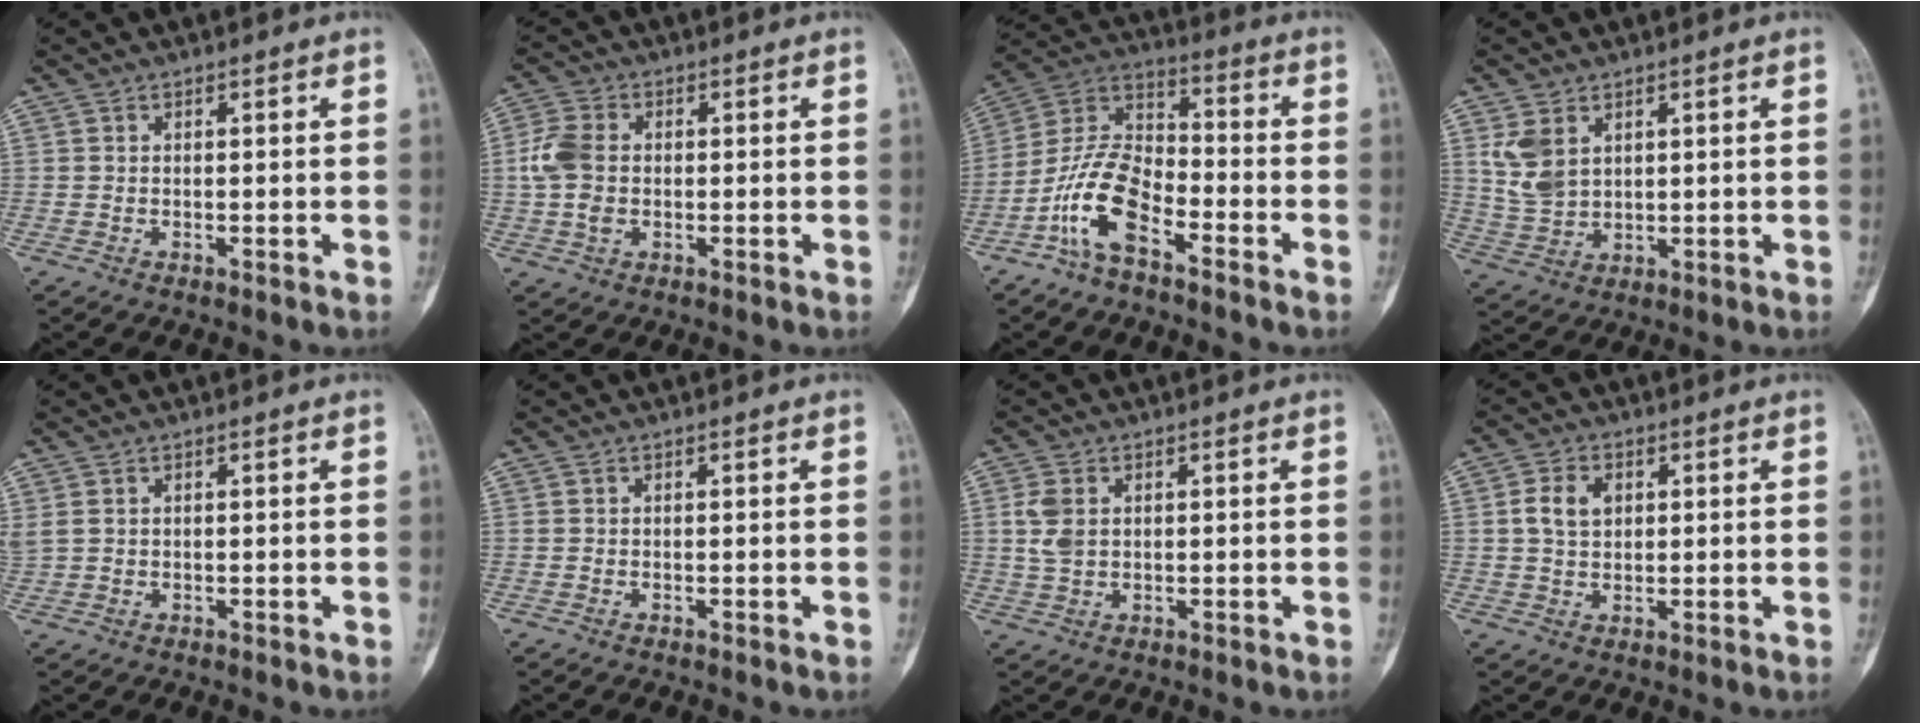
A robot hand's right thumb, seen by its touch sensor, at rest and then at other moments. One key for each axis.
{"total": 6.6, "fx": -0.1, "fy": 4.7, "fz": 4.7, "tx": -0.105, "ty": 0.010, "tz": -0.007}
{"total": 12.2, "fx": -6.4, "fy": 5.6, "fz": 8.7, "tx": -0.175, "ty": 0.060, "tz": -0.132}
{"total": 6.6, "fx": 2.7, "fy": 4.4, "fz": 4.1, "tx": -0.069, "ty": -0.009, "tz": 0.067}
{"total": 1.9, "fx": 0.7, "fy": 1.1, "fz": 1.3, "tx": -0.046, "ty": 0.008, "tz": 0.023}
{"total": 0.0}
{"total": 4.2, "fx": 0.8, "fy": 2.9, "fz": 2.9, "tx": -0.059, "ty": 0.002, "tz": 0.020}
{"total": 5.4, "fx": 1.2, "fy": 3.9, "fz": 3.5, "tx": -0.059, "ty": 0.001, "tz": 0.021}